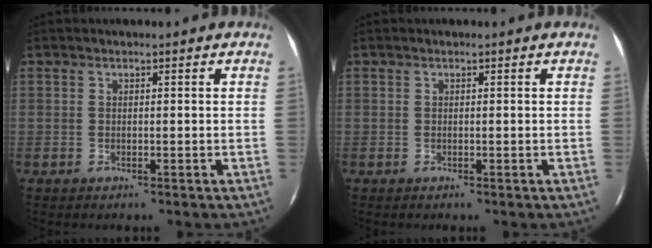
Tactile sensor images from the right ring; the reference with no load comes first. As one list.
[{"total": 0.0}]